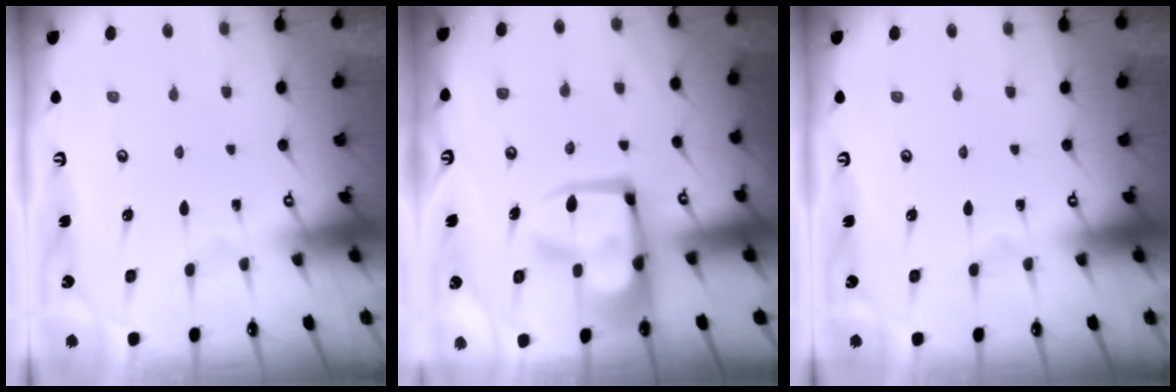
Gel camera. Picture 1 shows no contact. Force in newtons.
{"total": 14.3, "press": 14.2, "slide": 1.7}
{"total": 0.0}